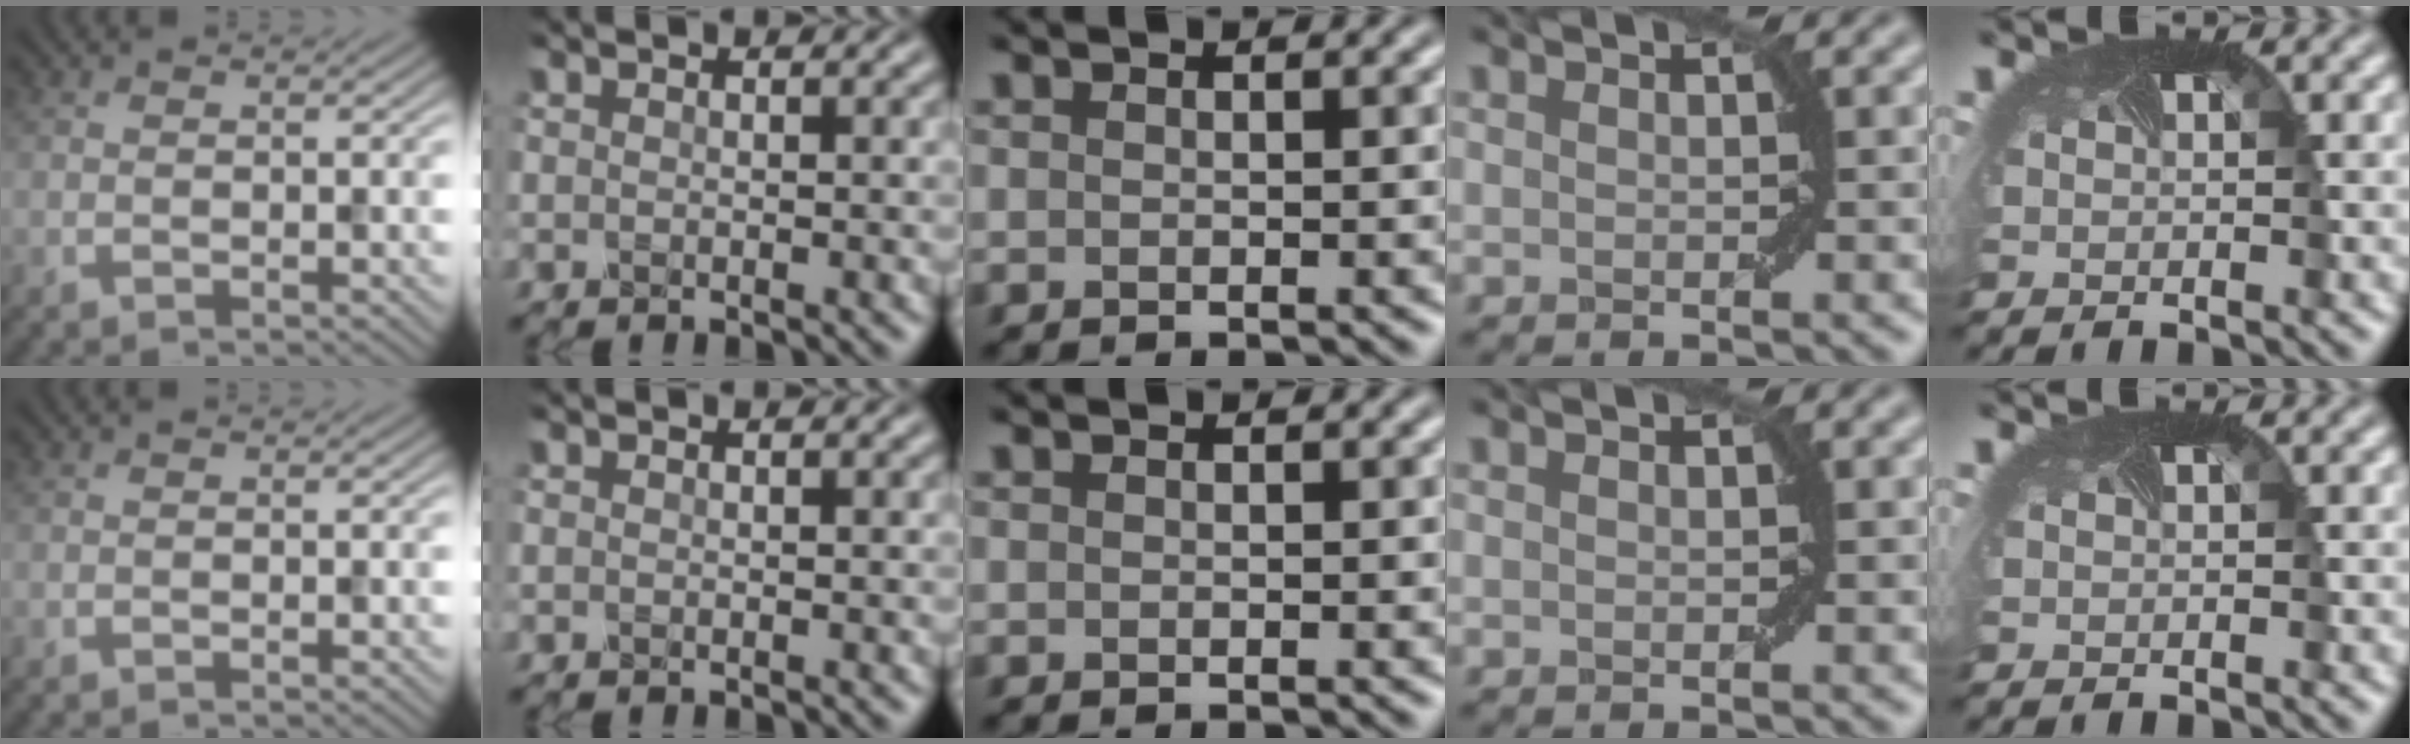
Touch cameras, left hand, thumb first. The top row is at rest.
{}